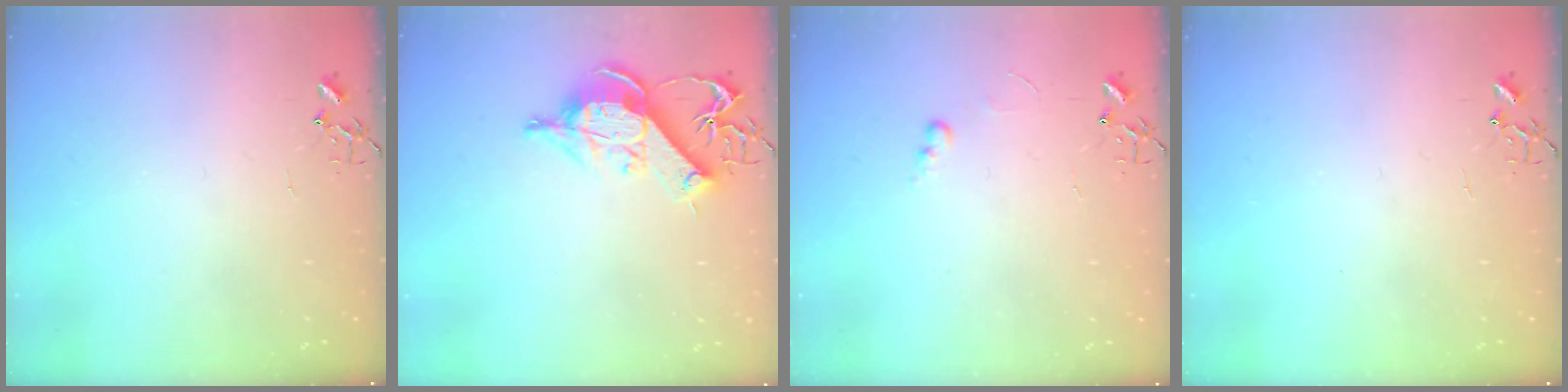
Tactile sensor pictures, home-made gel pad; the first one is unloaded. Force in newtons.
{"total": 12.3, "press": 12.1, "slide": 2.0}
{"total": 4.4, "press": 4.4, "slide": 0.6}
{"total": 0.0}